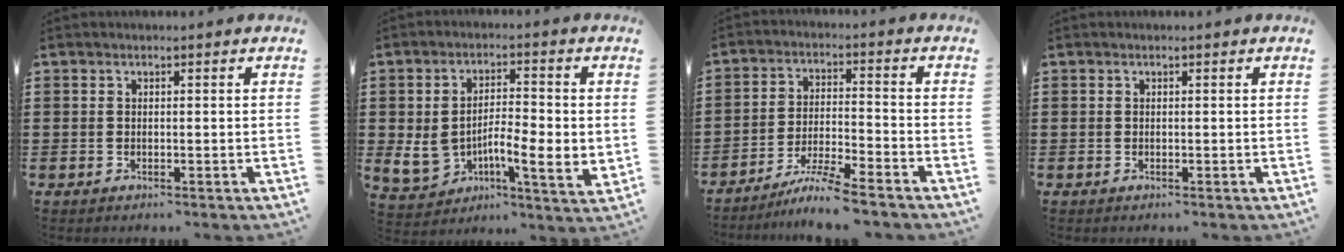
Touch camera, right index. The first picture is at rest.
{"total": 9.0, "force": [-1.1, 4.7, 7.5], "torque": [-0.136, -0.006, -0.017]}
{"total": 6.4, "force": [-5.7, -0.5, 2.9], "torque": [-0.062, -0.016, -0.111]}
{"total": 0.0}